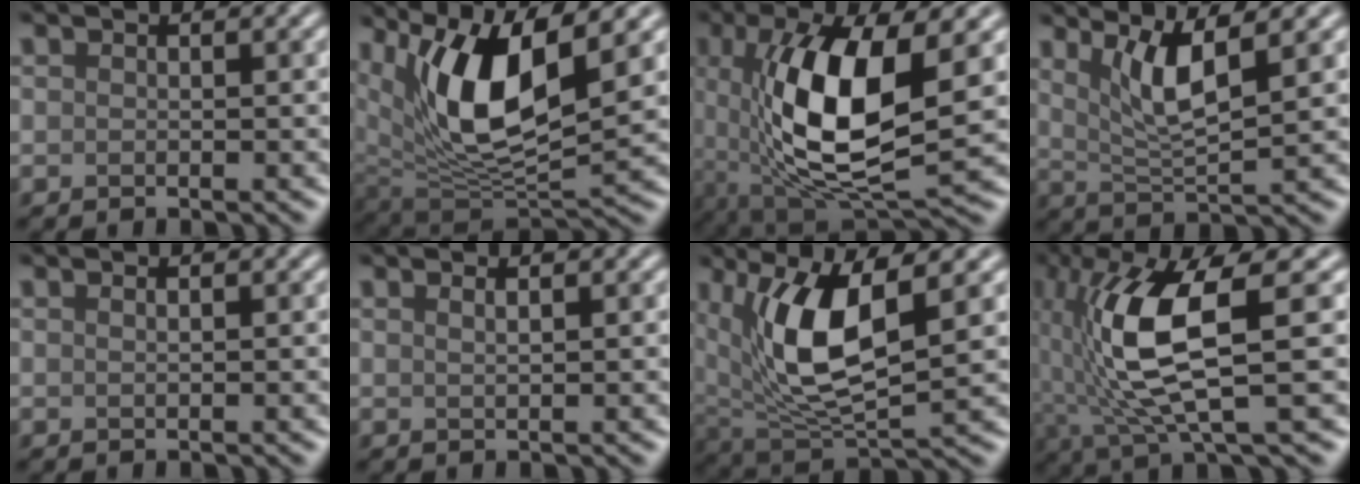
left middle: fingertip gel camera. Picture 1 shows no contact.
{"total": 10.1, "force": [3.8, 4.0, 8.4], "torque": [-0.157, -0.017, 0.069]}
{"total": 11.7, "force": [0.9, 4.5, 10.8], "torque": [-0.205, -0.010, 0.018]}
{"total": 4.9, "force": [2.2, 1.0, 4.2], "torque": [-0.078, -0.005, 0.043]}
{"total": 0.6, "force": [0.3, 0.2, 0.4], "torque": [-0.003, 0.000, 0.001]}
{"total": 1.2, "force": [0.7, 0.4, 0.8], "torque": [-0.004, 0.002, 0.005]}
{"total": 9.2, "force": [2.8, 3.5, 8.1], "torque": [-0.168, -0.011, 0.052]}
{"total": 9.4, "force": [0.6, 2.6, 9.0], "torque": [-0.180, -0.005, 0.016]}